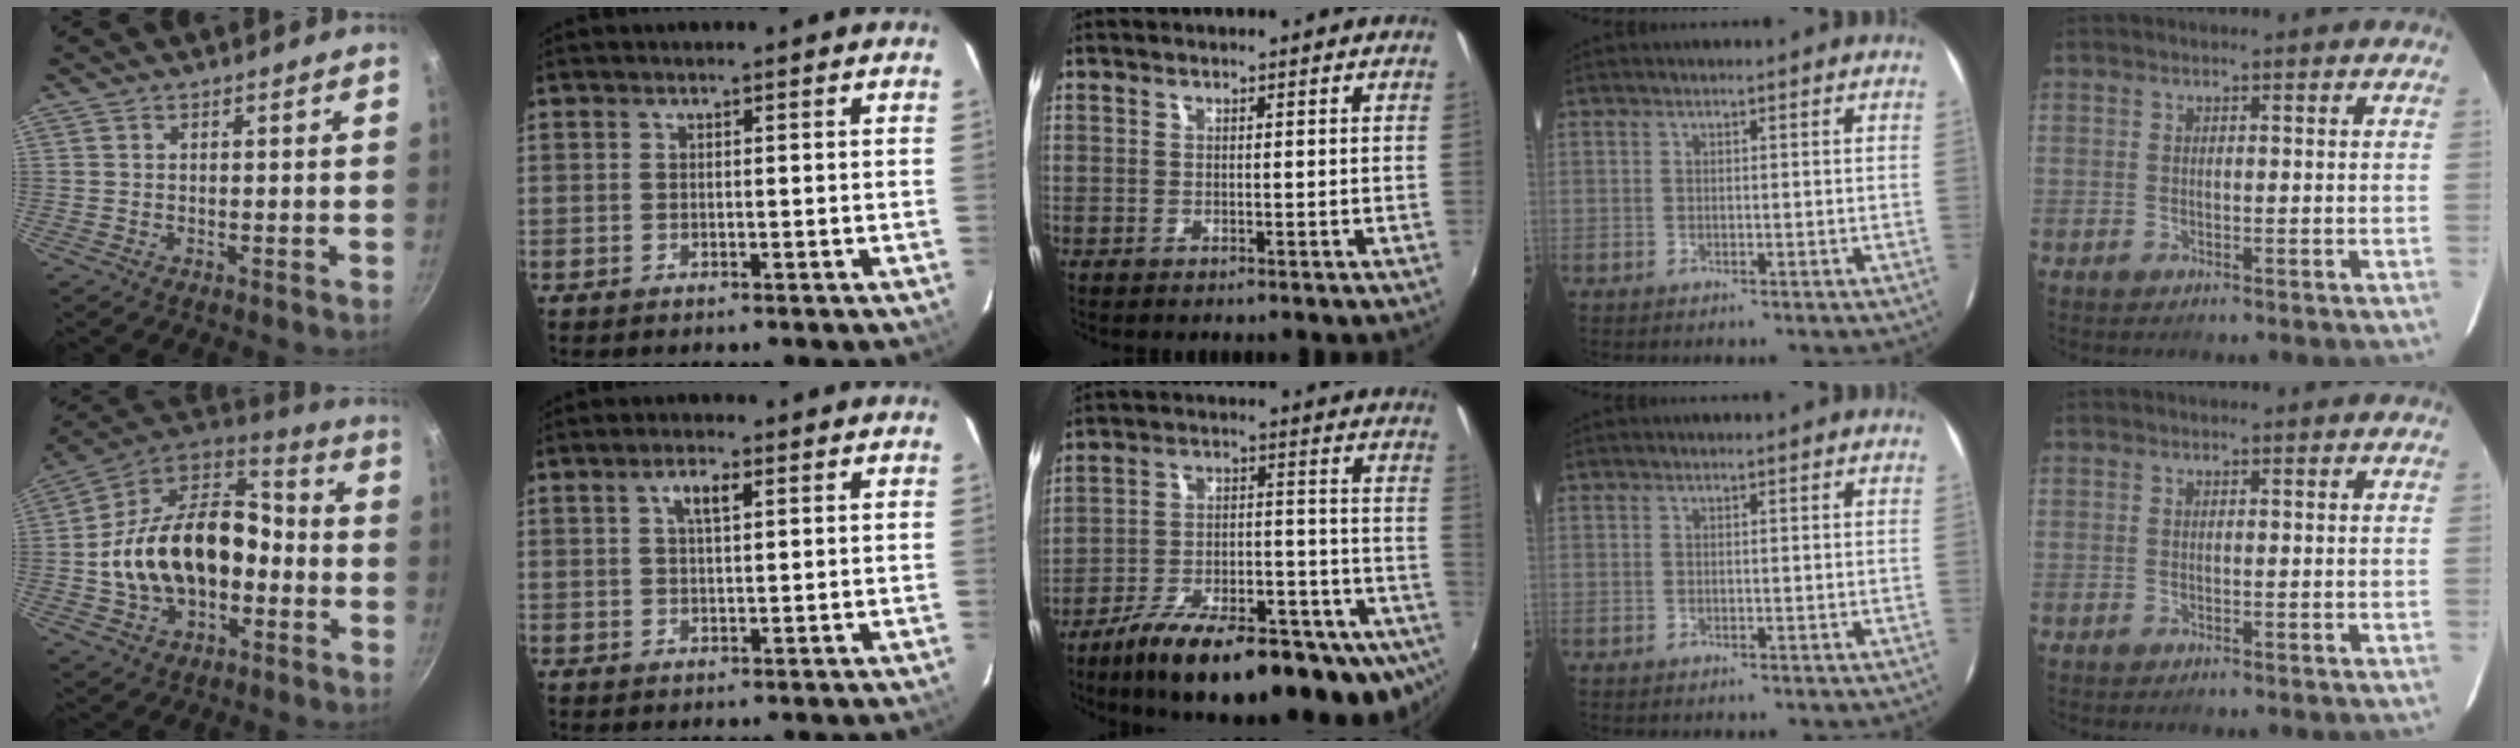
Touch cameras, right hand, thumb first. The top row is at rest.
{"thumb": {"total": 22.3, "force": [-3.4, 15.0, 16.2], "torque": [-0.266, 0.063, -0.062]}, "index": {"total": 3.4, "force": [1.3, 1.2, 2.9], "torque": [-0.053, 0.008, 0.024]}, "middle": {"total": 28.0, "force": [-19.9, 8.6, 17.8], "torque": [-0.257, -0.031, -0.273]}}